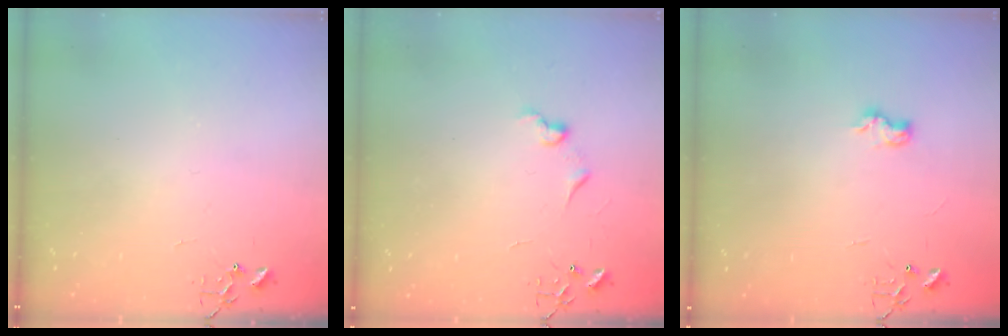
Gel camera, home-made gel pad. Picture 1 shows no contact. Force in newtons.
{"total": 6.3, "press": 6.3, "slide": 0.5}
{"total": 6.4, "press": 6.4, "slide": 0.3}